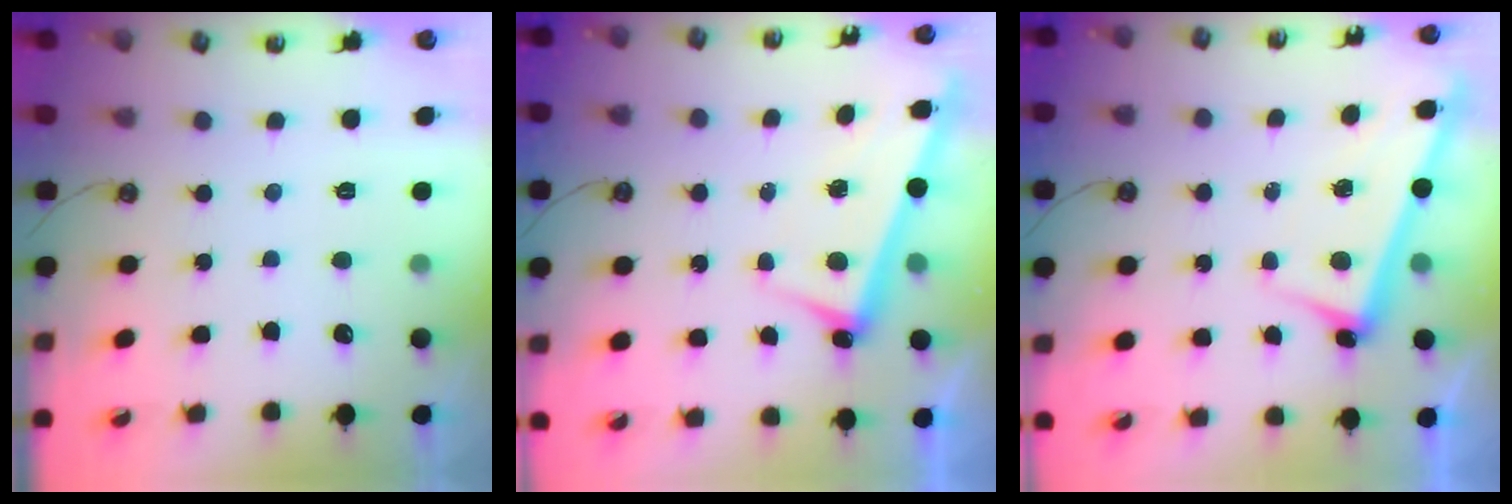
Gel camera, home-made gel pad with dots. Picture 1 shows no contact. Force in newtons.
{"total": 3.4, "press": 3.2, "slide": 1.0}
{"total": 2.6, "press": 2.5, "slide": 0.7}